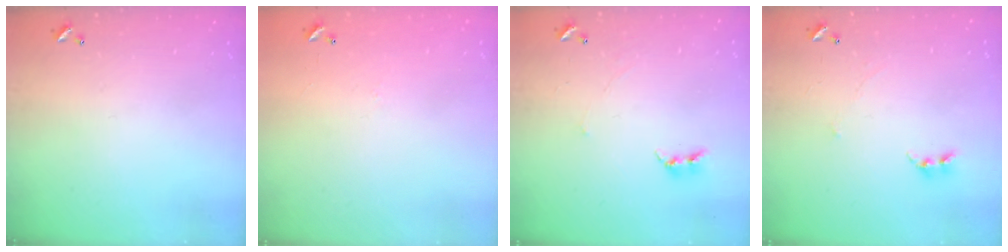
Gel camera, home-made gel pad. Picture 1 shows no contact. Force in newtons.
{"total": 7.7, "press": 7.7, "slide": 0.5}
{"total": 2.7, "press": 2.7, "slide": 0.3}
{"total": 0.9, "press": 0.8, "slide": 0.5}